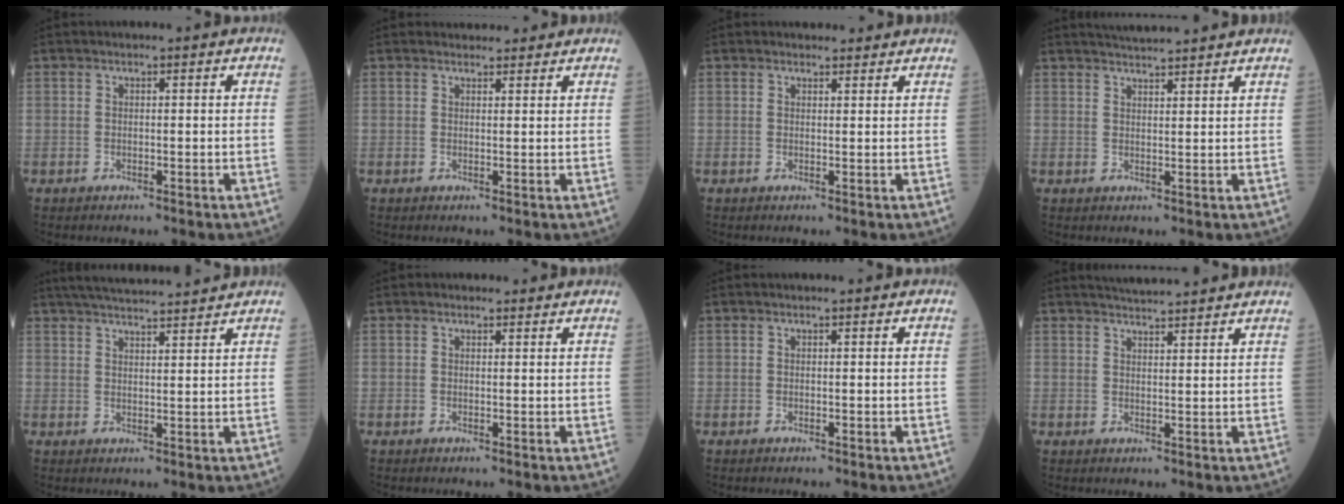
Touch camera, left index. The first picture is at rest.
{"total": 2.5, "force": [2.3, 1.0, 0.3], "torque": [-0.004, 0.010, 0.029]}
{"total": 1.9, "force": [1.7, 0.7, 0.1], "torque": [-0.006, 0.007, 0.022]}
{"total": 5.5, "force": [5.2, -0.4, 1.7], "torque": [-0.029, 0.023, 0.074]}
{"total": 11.3, "force": [10.5, 0.0, 4.2], "torque": [-0.073, 0.022, 0.152]}
{"total": 0.7, "force": [0.6, 0.5, 0.1], "torque": [-0.008, 0.000, 0.006]}
{"total": 0.0}
{"total": 6.4, "force": [6.1, -0.1, 2.1], "torque": [-0.037, 0.023, 0.081]}